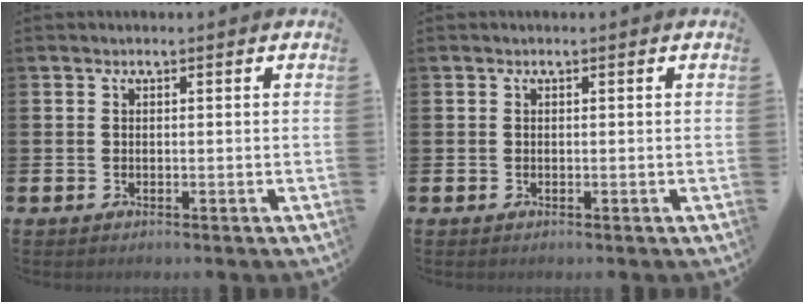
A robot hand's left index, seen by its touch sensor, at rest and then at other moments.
{"total": 0.0}